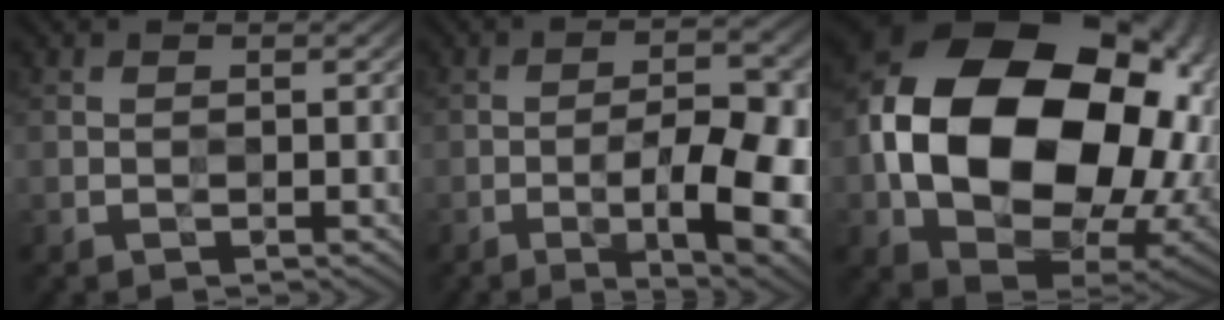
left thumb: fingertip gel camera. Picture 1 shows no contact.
{"total": 13.6, "force": [-4.3, 4.3, 12.2], "torque": [-0.157, 0.005, -0.061]}
{"total": 23.0, "force": [1.2, 17.1, 15.3], "torque": [-0.360, -0.042, 0.059]}